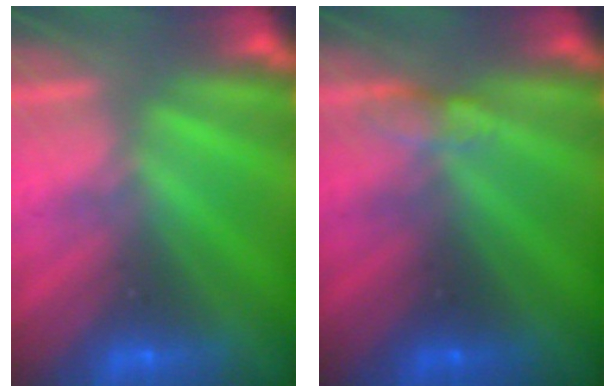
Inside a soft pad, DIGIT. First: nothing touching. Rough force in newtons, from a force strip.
{"total": 2.7}